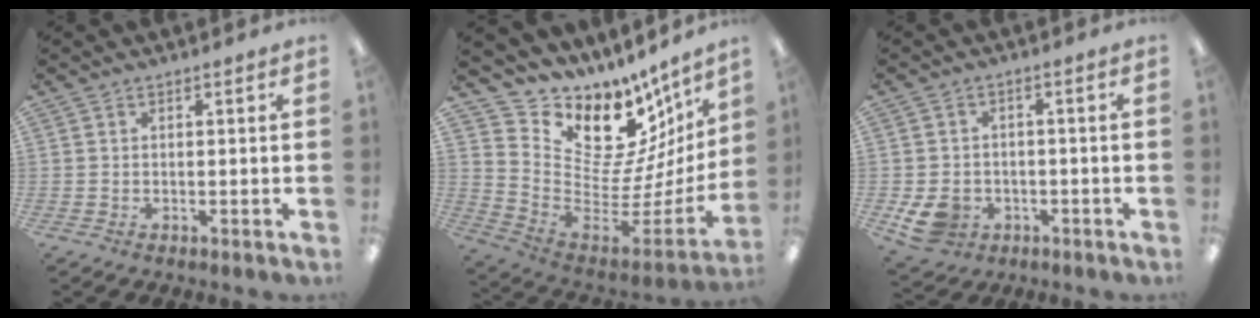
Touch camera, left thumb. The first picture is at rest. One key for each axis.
{"total": 14.6, "fx": 10.3, "fy": 8.3, "fz": 6.3, "tx": -0.079, "ty": -0.120, "tz": 0.186}
{"total": 6.5, "fx": -2.6, "fy": 5.2, "fz": 2.8, "tx": -0.063, "ty": 0.010, "tz": -0.047}